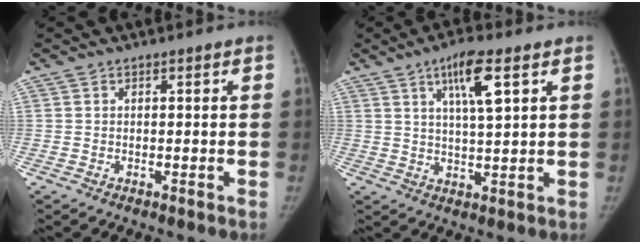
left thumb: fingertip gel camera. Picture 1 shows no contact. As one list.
[{"total": 8.0, "force": [3.7, 1.6, 6.9], "torque": [-0.118, -0.017, 0.065]}]